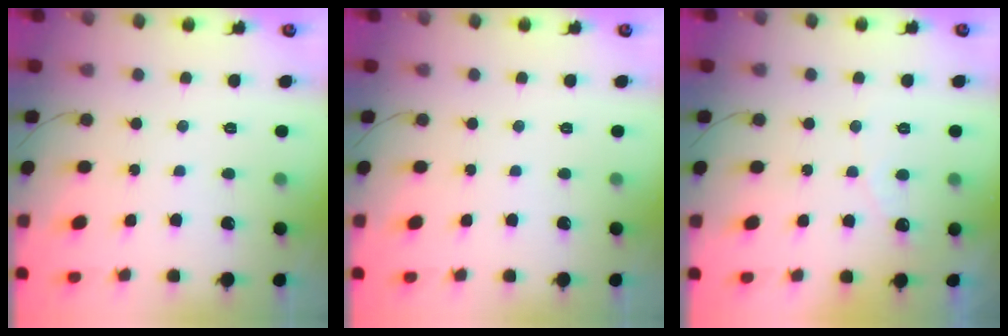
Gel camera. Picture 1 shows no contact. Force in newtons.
{"total": 0.0}
{"total": 2.7, "press": 2.7, "slide": 0.1}